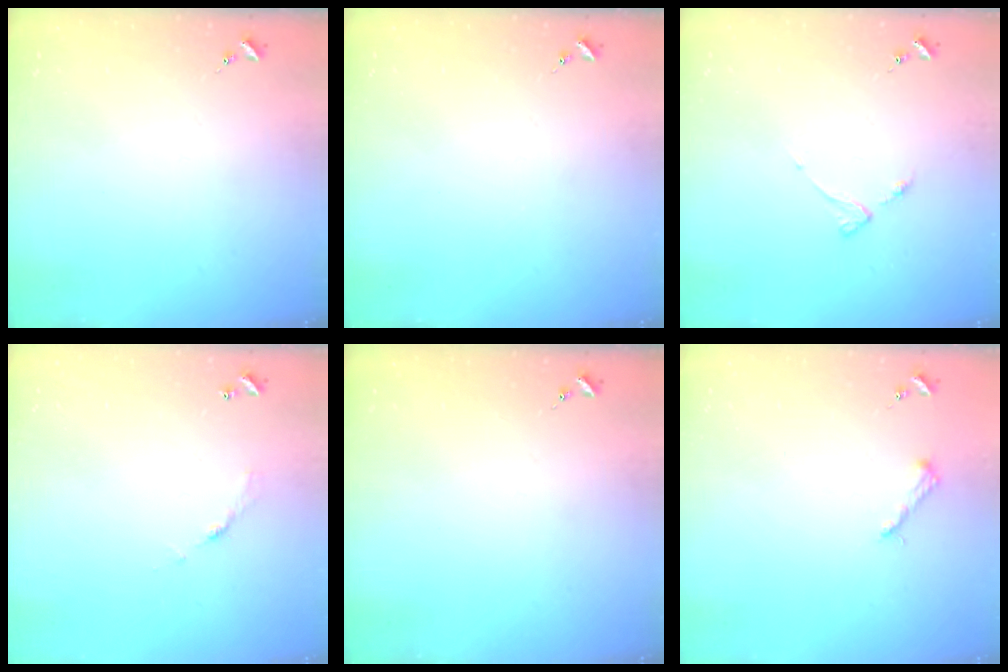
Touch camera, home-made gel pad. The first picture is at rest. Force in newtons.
{"total": 0.0}
{"total": 3.8, "press": 3.8, "slide": 0.5}
{"total": 5.1, "press": 5.1, "slide": 0.5}
{"total": 0.0}
{"total": 4.0, "press": 4.0, "slide": 0.5}